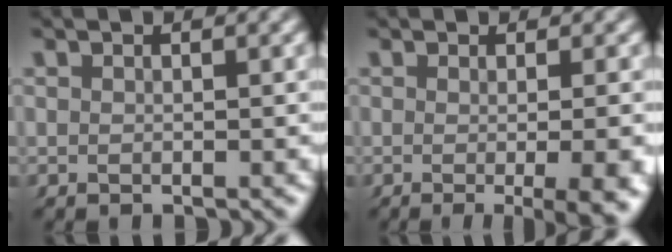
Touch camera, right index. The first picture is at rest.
{"total": 6.9, "force": [-2.9, 1.6, 6.1], "torque": [-0.067, -0.005, -0.041]}